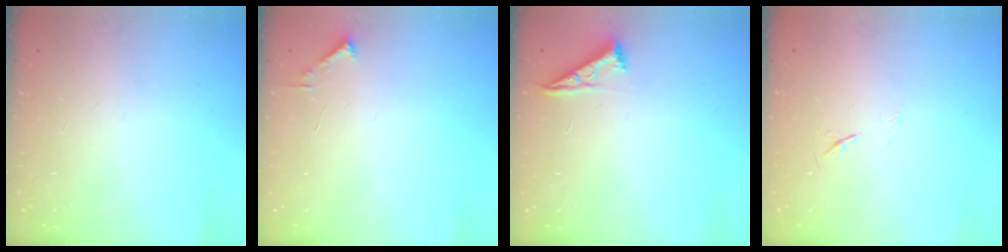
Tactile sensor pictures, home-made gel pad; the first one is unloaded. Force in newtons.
{"total": 1.7, "press": 1.7, "slide": 0.2}
{"total": 5.0, "press": 5.0, "slide": 0.7}
{"total": 4.0, "press": 4.0, "slide": 0.6}